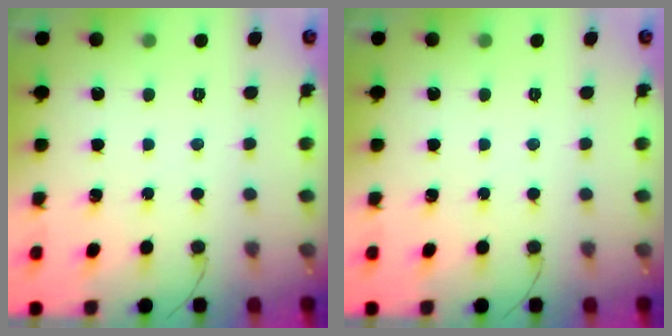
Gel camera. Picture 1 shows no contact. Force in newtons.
{"total": 0.0}